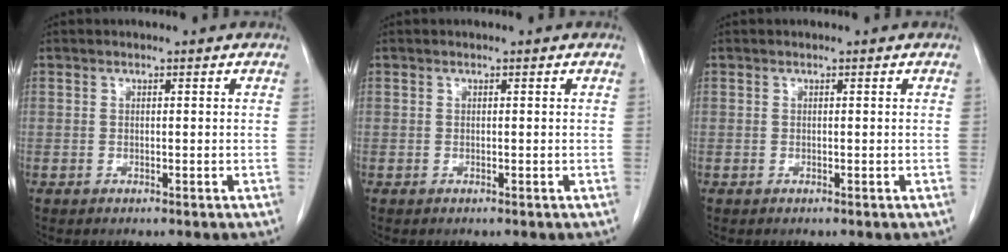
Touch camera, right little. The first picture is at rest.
{"total": 0.0}
{"total": 0.0}